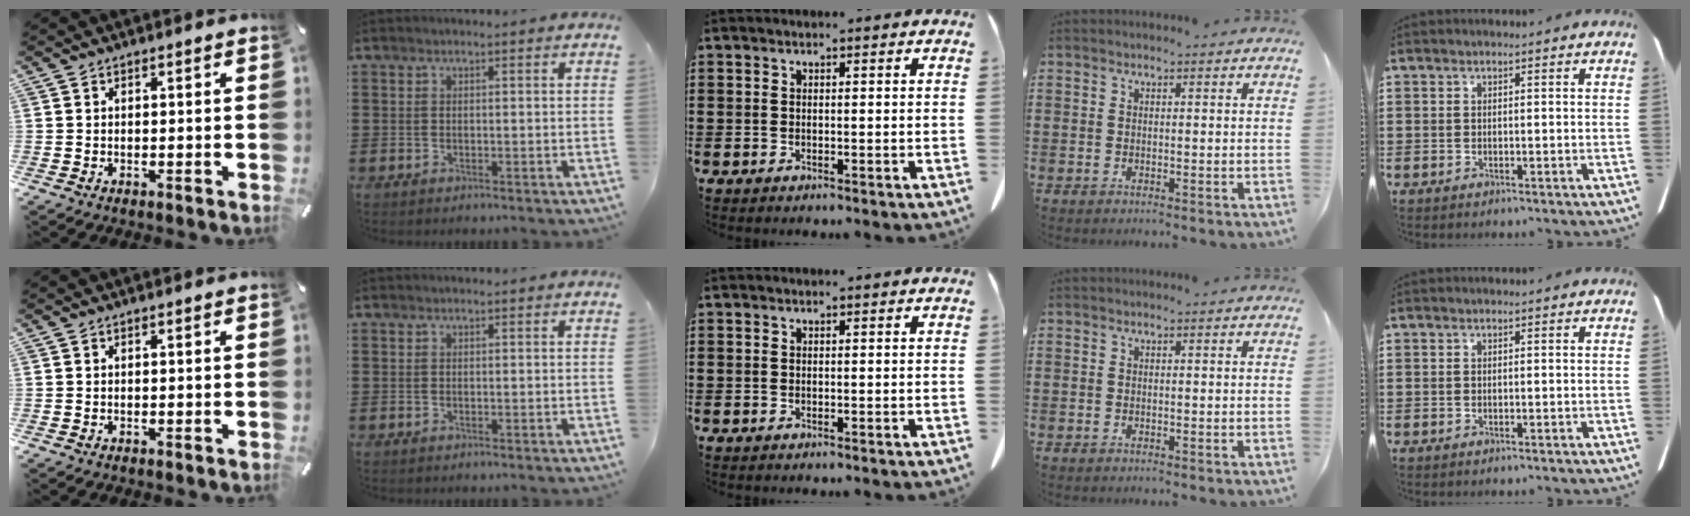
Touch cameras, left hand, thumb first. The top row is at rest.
{}